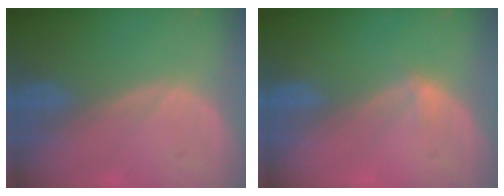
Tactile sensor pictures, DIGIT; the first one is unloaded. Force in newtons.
{"total": 1.1, "press": 0.8, "slide": 0.7}